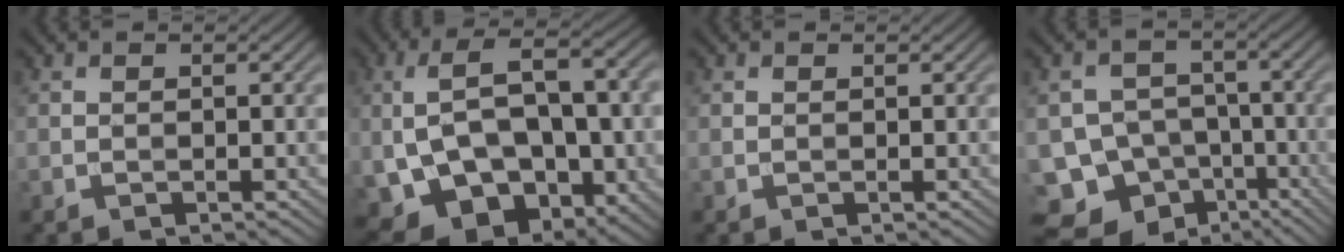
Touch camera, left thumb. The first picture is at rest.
{"total": 15.0, "force": [-1.9, 9.3, 11.7], "torque": [-0.238, -0.016, -0.015]}
{"total": 0.0}
{"total": 12.4, "force": [-7.8, 9.2, 3.1], "torque": [-0.083, -0.026, -0.126]}